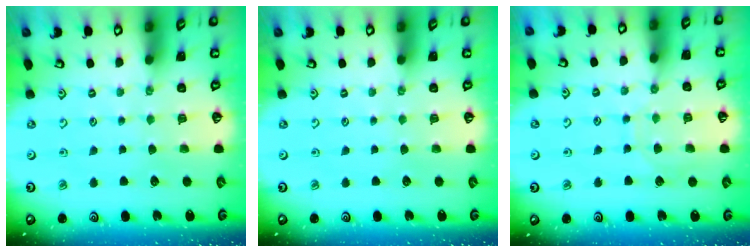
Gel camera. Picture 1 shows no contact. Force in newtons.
{"total": 0.0}
{"total": 7.9, "press": 7.9, "slide": 0.5}